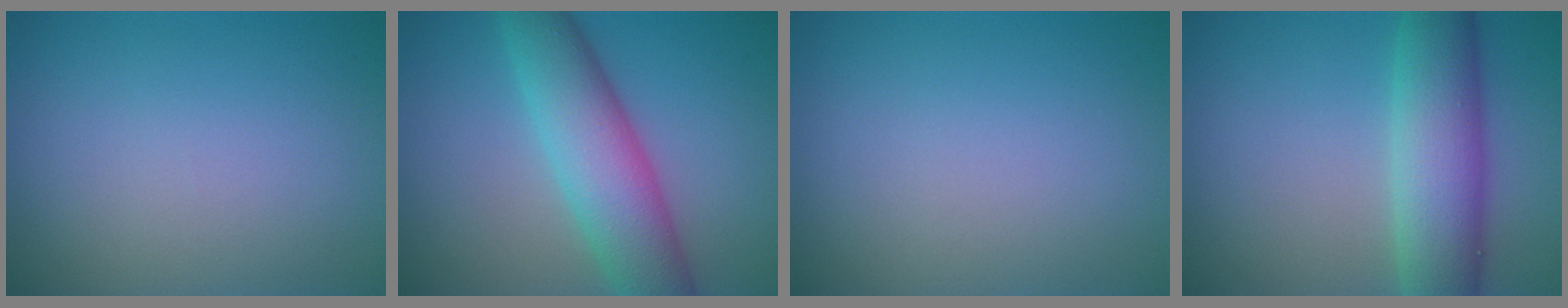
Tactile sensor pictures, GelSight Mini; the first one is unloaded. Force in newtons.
{"total": 7.5, "press": 7.5, "slide": 0.0}
{"total": 0.0}
{"total": 7.3, "press": 7.3, "slide": 0.4}